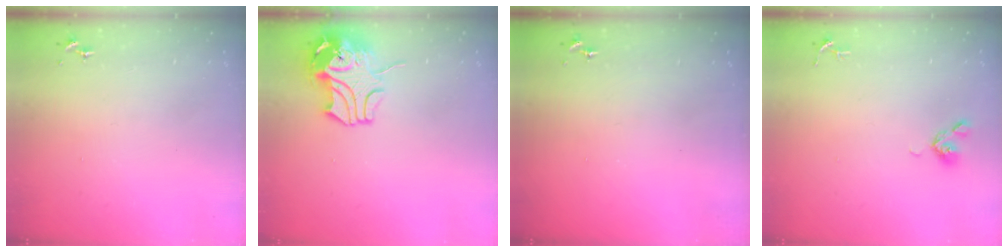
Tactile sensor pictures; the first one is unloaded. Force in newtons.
{"total": 12.4, "press": 12.3, "slide": 2.0}
{"total": 0.0}
{"total": 5.2, "press": 5.1, "slide": 0.9}